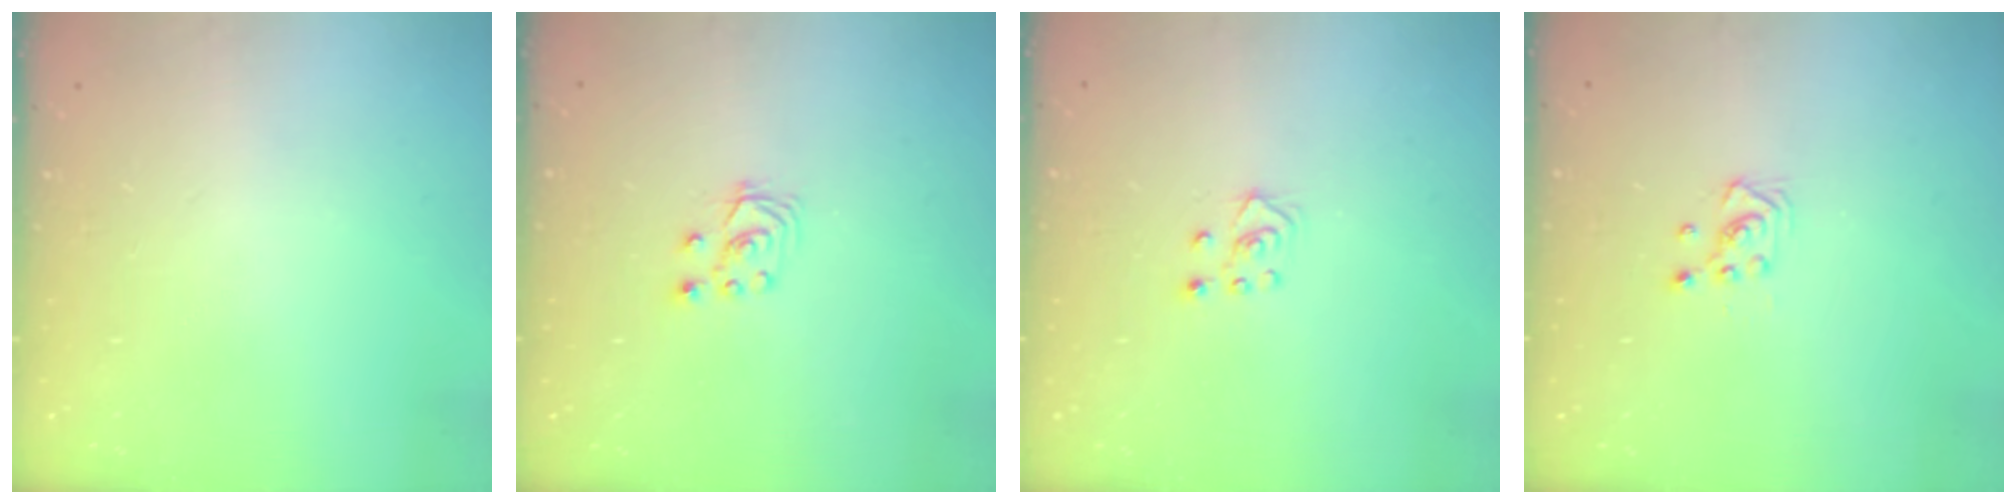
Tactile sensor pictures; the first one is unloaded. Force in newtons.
{"total": 2.8, "press": 2.7, "slide": 0.7}
{"total": 3.6, "press": 3.6, "slide": 0.6}
{"total": 3.1, "press": 3.1, "slide": 0.2}